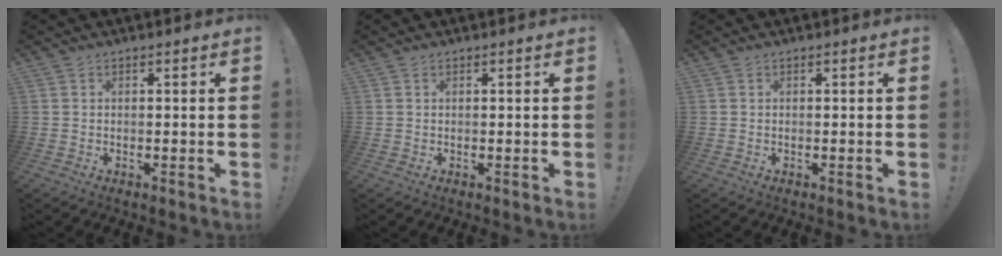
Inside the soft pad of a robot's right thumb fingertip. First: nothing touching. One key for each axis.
{"total": 0.0}
{"total": 0.0}